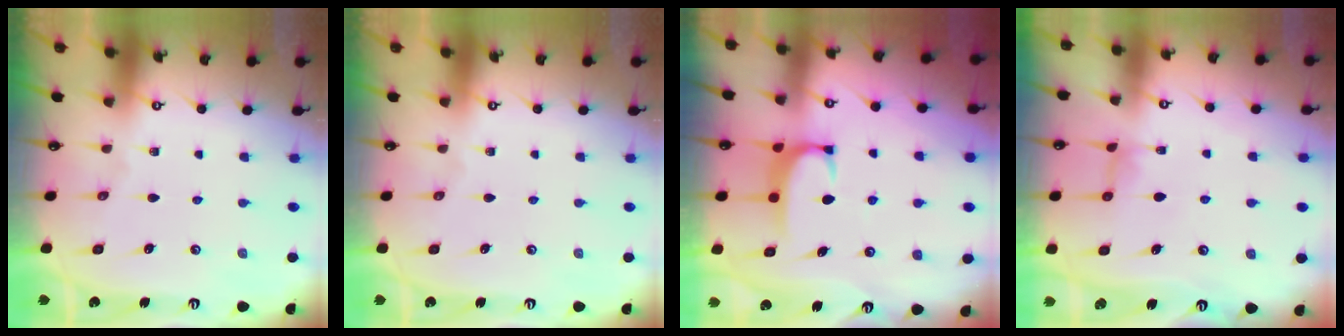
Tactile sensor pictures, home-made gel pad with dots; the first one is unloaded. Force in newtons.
{"total": 0.0}
{"total": 1.8, "press": 1.8, "slide": 0.5}
{"total": 1.3, "press": 1.2, "slide": 0.4}